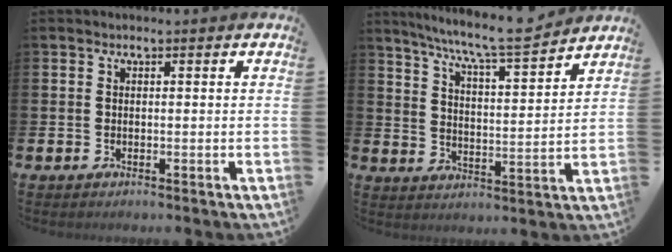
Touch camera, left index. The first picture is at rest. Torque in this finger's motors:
{"motor_torque": [0.97, -1.17, 0.29, 0.21]}